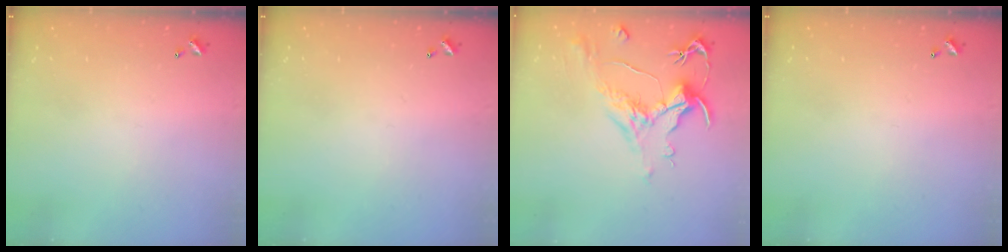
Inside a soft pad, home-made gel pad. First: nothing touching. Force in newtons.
{"total": 0.0}
{"total": 1.6, "press": 0.8, "slide": 1.4}
{"total": 0.0}